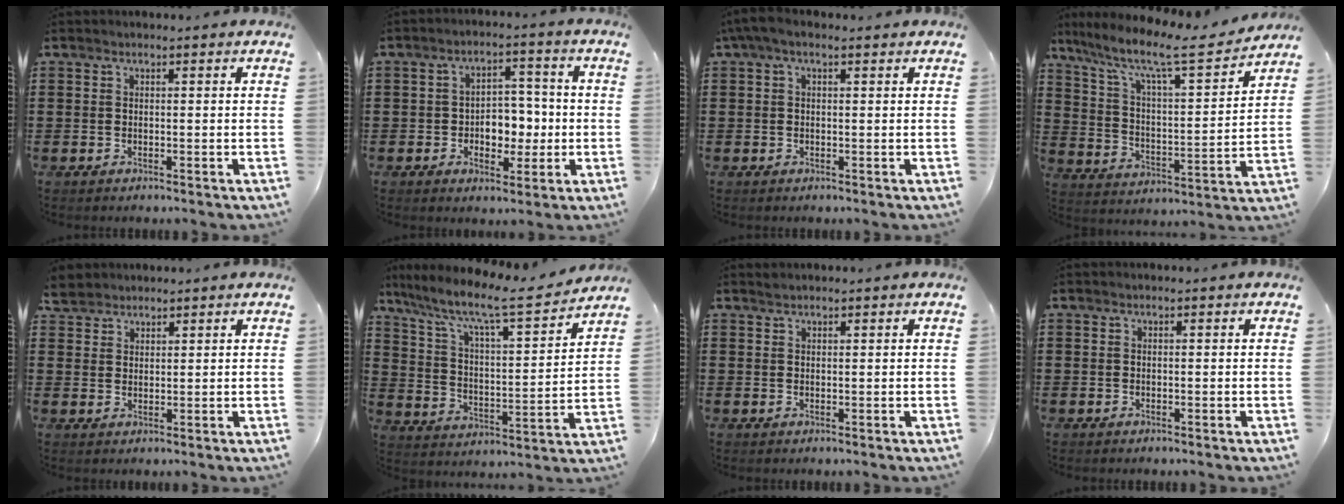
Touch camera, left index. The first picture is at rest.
{"total": 5.5, "force": [-0.9, 4.2, 3.4], "torque": [-0.057, 0.008, -0.023]}
{"total": 2.0, "force": [0.3, 1.2, 1.6], "torque": [-0.040, 0.004, 0.000]}
{"total": 9.4, "force": [7.5, 1.1, 5.6], "torque": [-0.132, -0.053, 0.116]}
{"total": 2.8, "force": [2.6, 1.2, 0.1], "torque": [-0.012, 0.004, 0.050]}
{"total": 8.0, "force": [6.6, 0.7, 4.5], "torque": [-0.117, -0.049, 0.102]}
{"total": 0.7, "force": [0.6, 0.1, 0.2], "torque": [-0.004, 0.000, 0.012]}
{"total": 0.0}